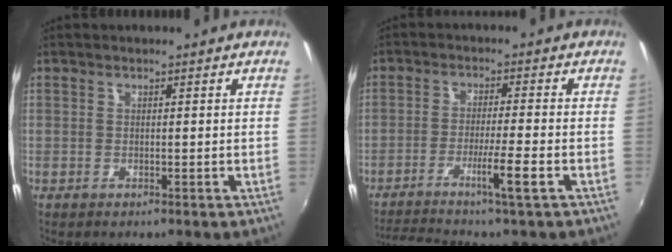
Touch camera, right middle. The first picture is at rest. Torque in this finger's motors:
{"motor_torque": [0.87, -0.86, 0.39, 0.06]}